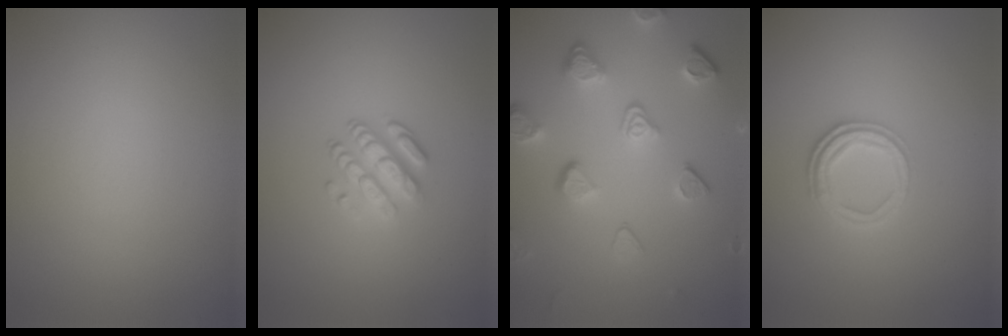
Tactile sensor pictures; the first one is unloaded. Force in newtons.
{"total": 3.3, "press": 2.3, "slide": 2.3}
{"total": 4.9, "press": 3.7, "slide": 3.1}
{"total": 2.6, "press": 2.3, "slide": 1.1}